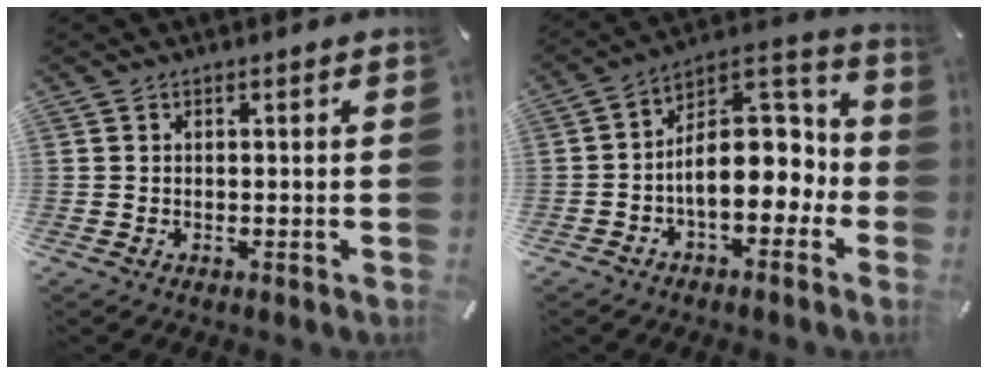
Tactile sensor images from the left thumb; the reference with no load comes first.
{"total": 16.2, "force": [-1.5, 10.4, 12.4], "torque": [-0.169, -0.007, -0.022]}